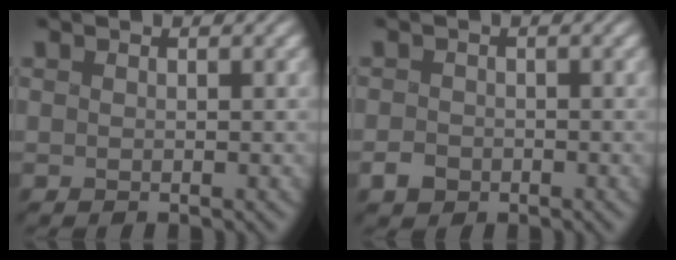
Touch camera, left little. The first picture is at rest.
{"total": 1.6, "force": [-1.0, 1.1, 0.4], "torque": [-0.001, -0.006, -0.024]}